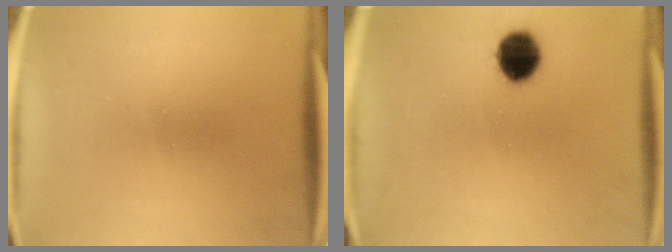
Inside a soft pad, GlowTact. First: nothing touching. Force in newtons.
{"total": 8.3}